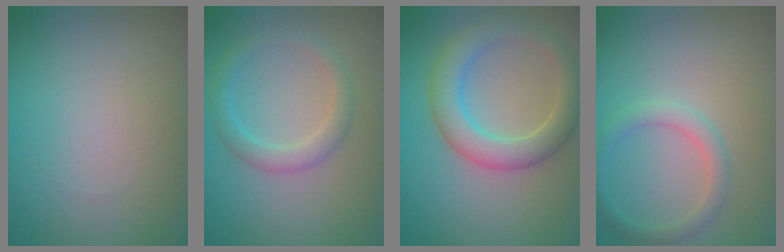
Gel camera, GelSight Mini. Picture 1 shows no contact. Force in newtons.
{"total": 2.4, "press": 2.4, "slide": 0.1}
{"total": 4.9, "press": 4.9, "slide": 0.3}
{"total": 2.0, "press": 2.0, "slide": 0.1}